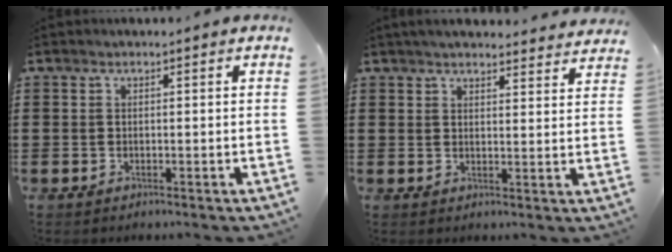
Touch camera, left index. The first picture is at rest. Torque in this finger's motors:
{"motor_torque": [1.42, -0.72, 0.39, 0.05]}